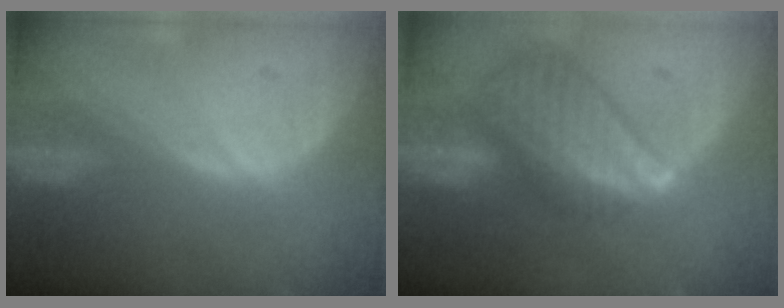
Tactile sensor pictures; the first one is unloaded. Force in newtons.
{"total": 9.7, "press": 8.5, "slide": 4.7}